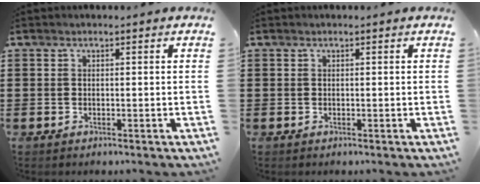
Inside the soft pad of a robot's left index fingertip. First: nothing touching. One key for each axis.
{"total": 0.0}